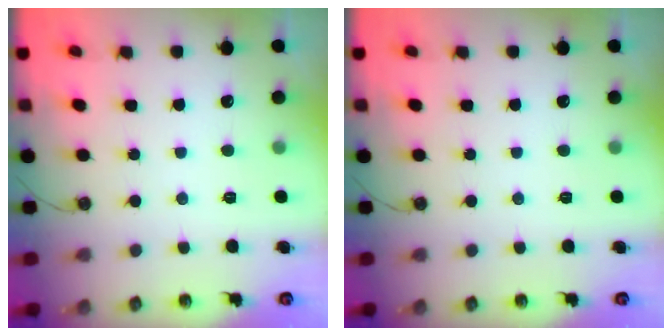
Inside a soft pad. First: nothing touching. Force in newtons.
{"total": 0.0}